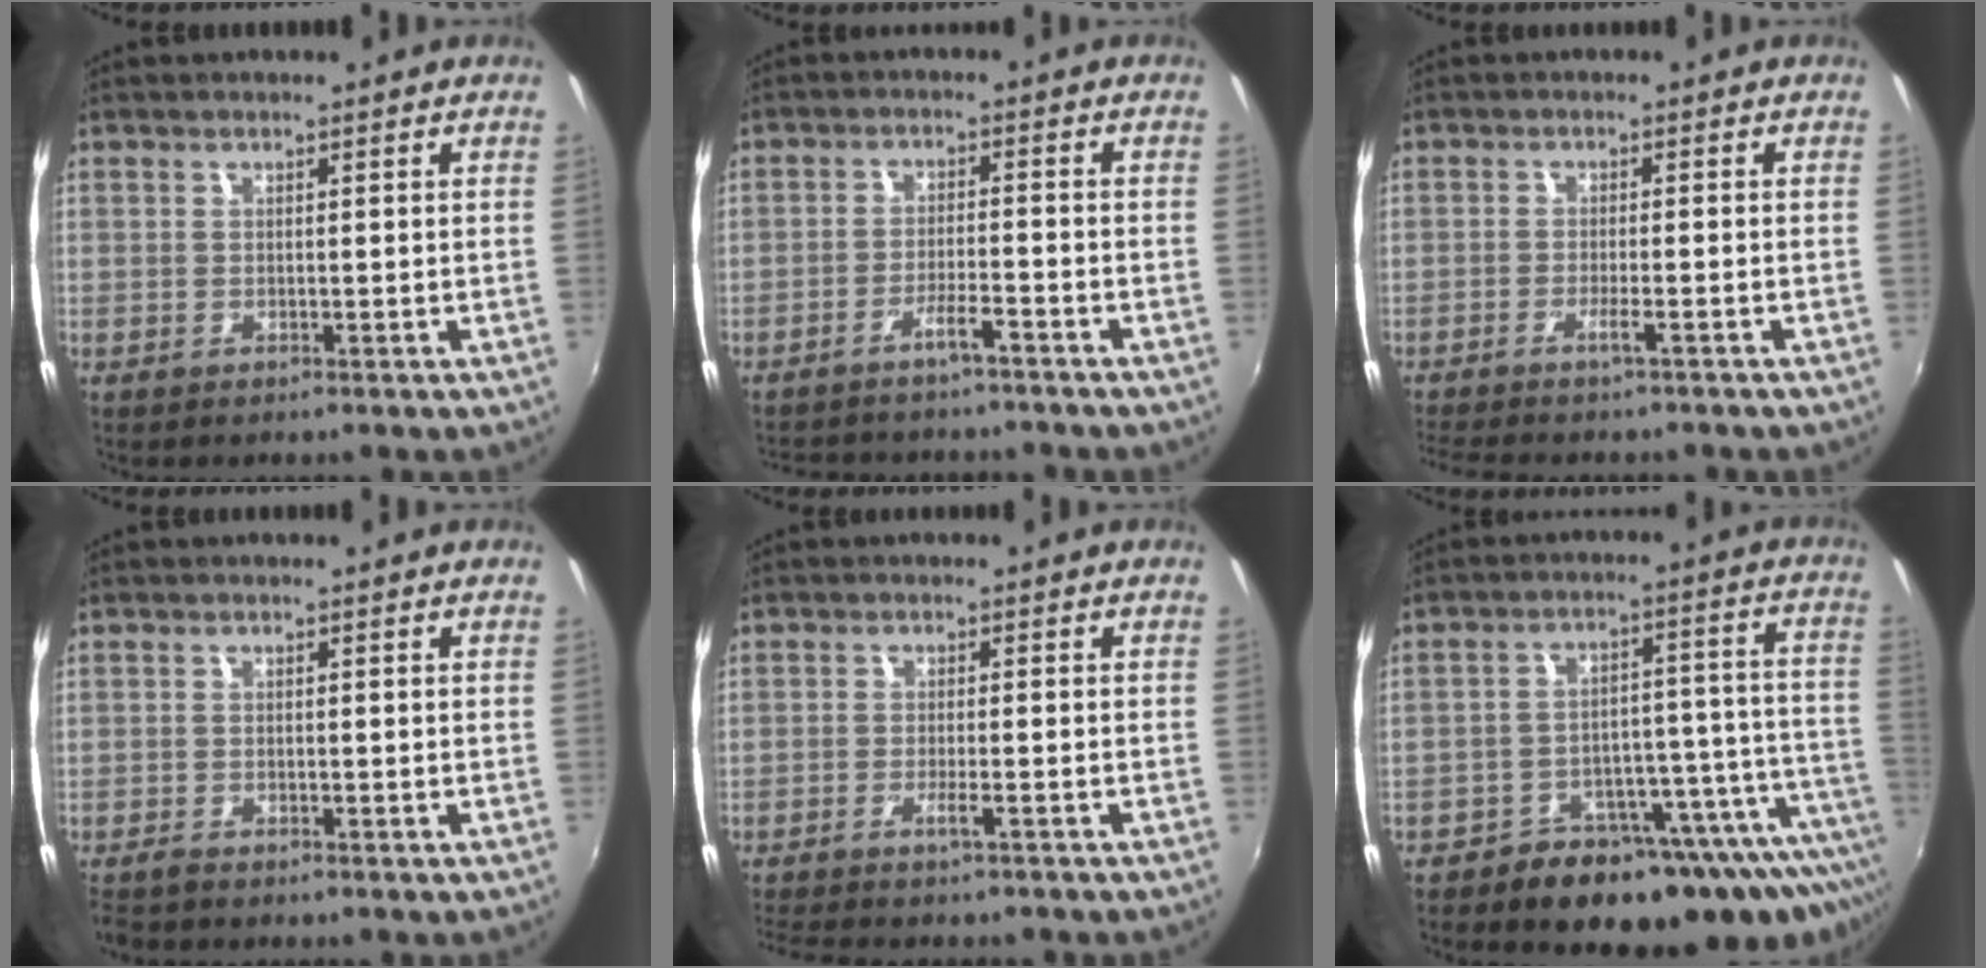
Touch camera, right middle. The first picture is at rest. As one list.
[{"total": 5.7, "force": [-5.1, 0.5, 2.5], "torque": [-0.063, 0.004, -0.081]}, {"total": 5.0, "force": [-4.2, -0.2, 2.6], "torque": [-0.063, -0.007, -0.075]}, {"total": 2.3, "force": [-2.1, 0.5, 0.8], "torque": [-0.024, -0.012, -0.043]}, {"total": 5.1, "force": [-4.3, 0.1, 2.6], "torque": [-0.062, -0.007, -0.076]}, {"total": 21.7, "force": [-17.4, 8.9, 9.6], "torque": [-0.117, 0.014, -0.221]}]